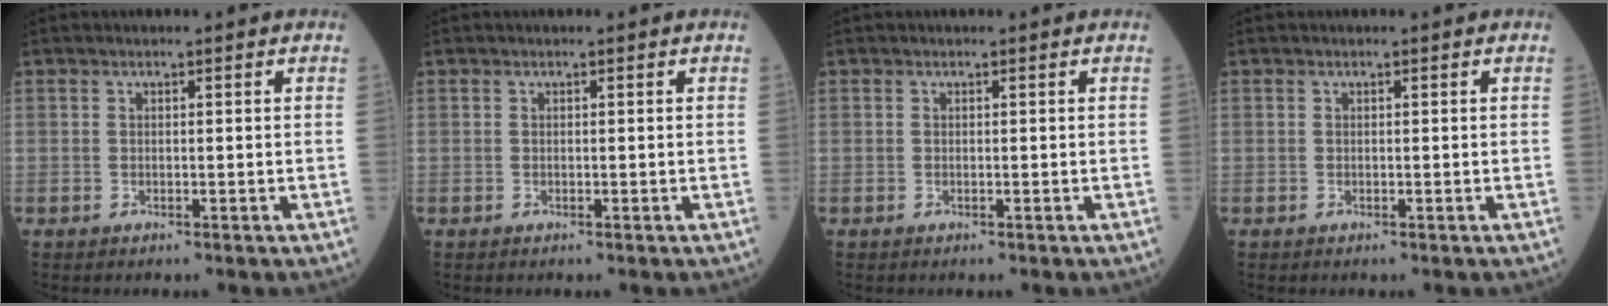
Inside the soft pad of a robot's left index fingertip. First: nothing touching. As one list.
[{"total": 0.0}, {"total": 0.0}, {"total": 0.0}]